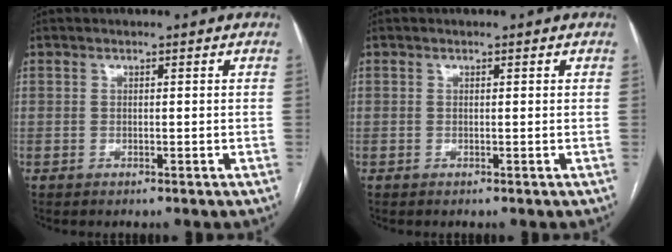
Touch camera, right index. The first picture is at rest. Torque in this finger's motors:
{"motor_torque": [-0.03, -0.02, 0.04, 0.01]}